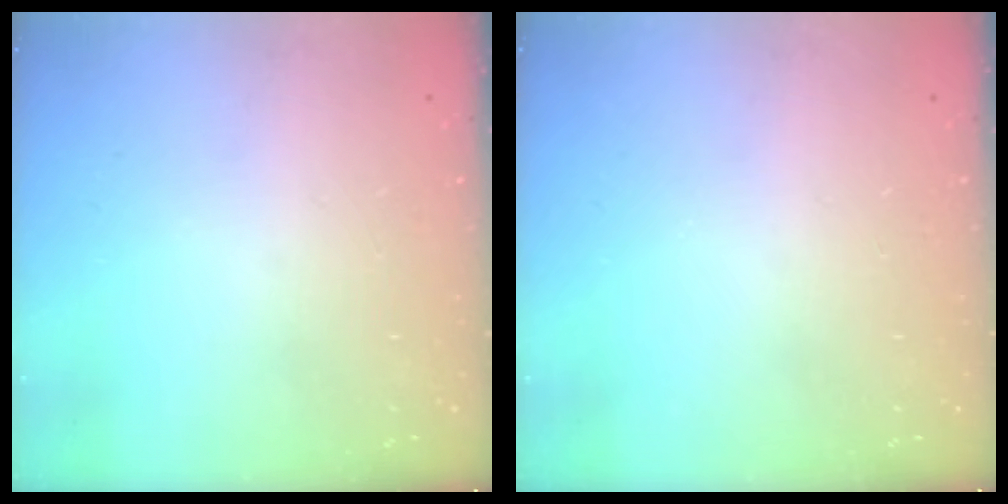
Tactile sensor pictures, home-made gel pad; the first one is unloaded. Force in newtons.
{"total": 0.0}